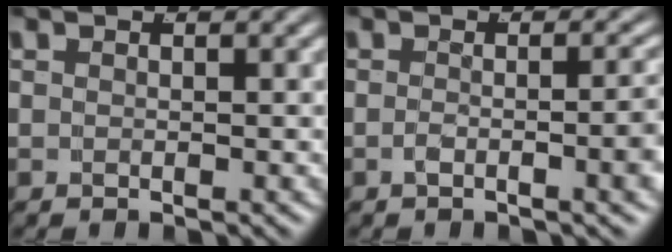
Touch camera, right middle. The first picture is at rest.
{"total": 2.8, "force": [-1.2, 0.1, 2.6], "torque": [-0.034, -0.005, -0.016]}